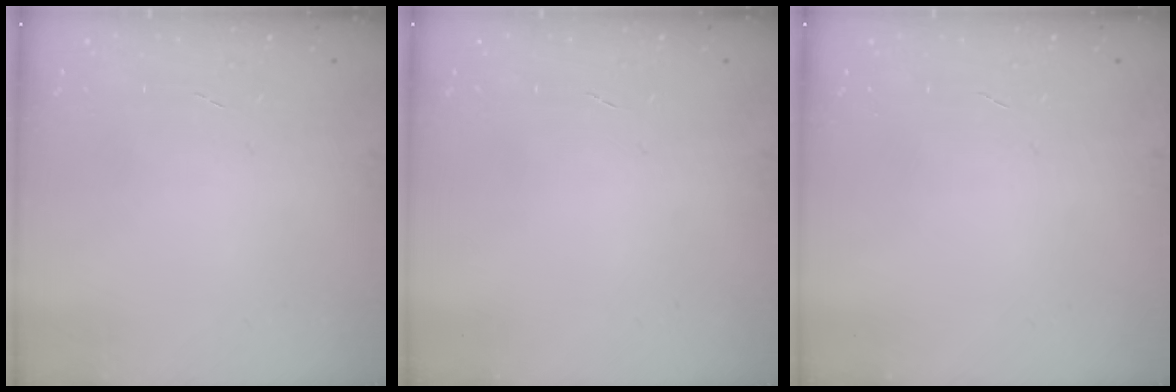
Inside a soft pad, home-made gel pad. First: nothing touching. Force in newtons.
{"total": 0.0}
{"total": 0.0}